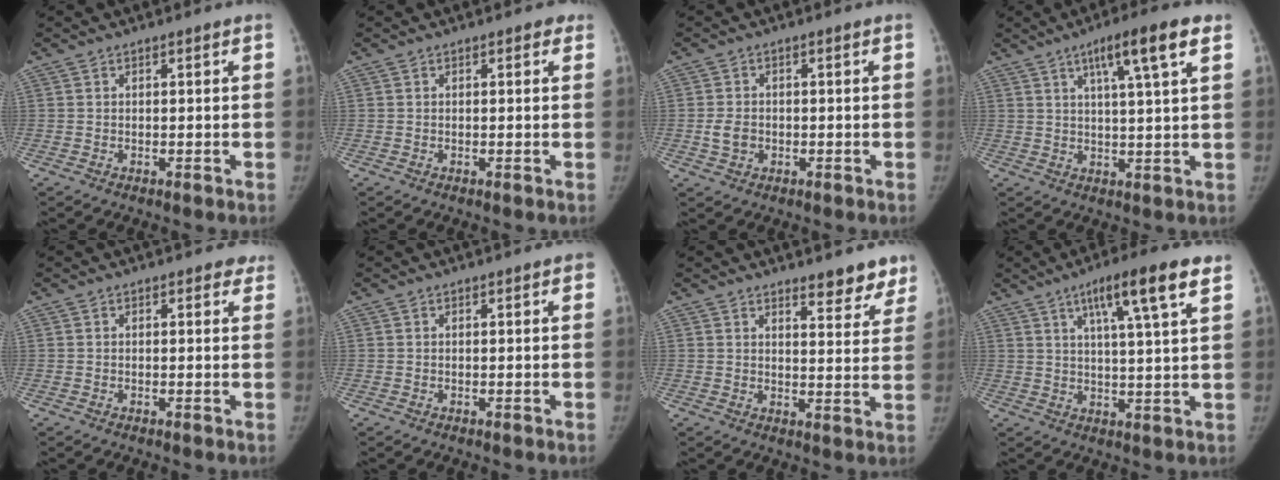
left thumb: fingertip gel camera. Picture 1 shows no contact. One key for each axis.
{"total": 0.9, "fx": 0.4, "fy": 0.6, "fz": 0.5, "tx": 0.007, "ty": 0.001, "tz": -0.001}
{"total": 3.4, "fx": -0.7, "fy": 2.7, "fz": 2.0, "tx": -0.034, "ty": 0.004, "tz": -0.011}
{"total": 9.4, "fx": 4.8, "fy": 0.8, "fz": 8.1, "tx": -0.132, "ty": -0.007, "tz": 0.073}
{"total": 1.8, "fx": 1.3, "fy": 1.1, "fz": 0.5, "tx": 0.020, "ty": -0.004, "tz": 0.003}
{"total": 1.1, "fx": 0.5, "fy": 0.3, "fz": 0.9, "tx": -0.012, "ty": 0.002, "tz": 0.003}
{"total": 7.0, "fx": 5.8, "fy": 2.5, "fz": 3.1, "tx": -0.003, "ty": -0.039, "tz": 0.067}
{"total": 11.4, "fx": 6.1, "fy": 1.1, "fz": 9.6, "tx": -0.154, "ty": -0.016, "tz": 0.093}